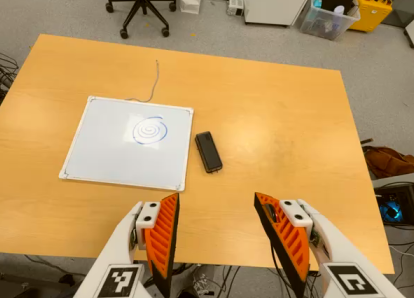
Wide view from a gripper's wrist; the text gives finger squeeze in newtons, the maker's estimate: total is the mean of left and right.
{"total": 0.0}